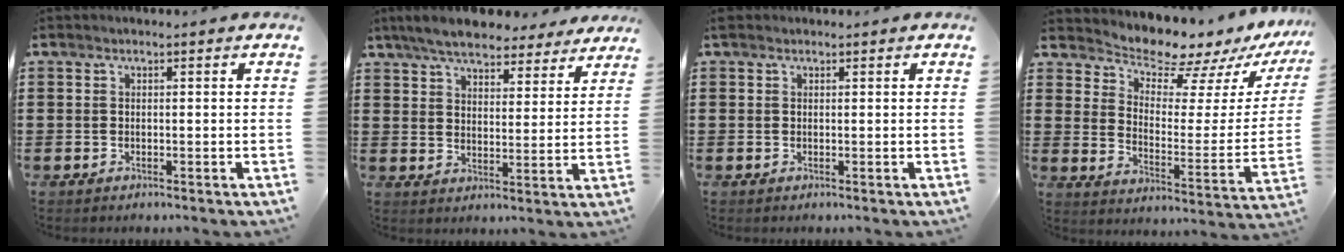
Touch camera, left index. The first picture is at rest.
{"total": 6.9, "force": [6.4, 1.4, 2.2], "torque": [-0.070, -0.016, 0.116]}
{"total": 0.6, "force": [0.4, 0.5, 0.2], "torque": [-0.005, 0.006, 0.006]}
{"total": 7.8, "force": [7.4, 1.6, 1.9], "torque": [-0.054, -0.066, 0.125]}